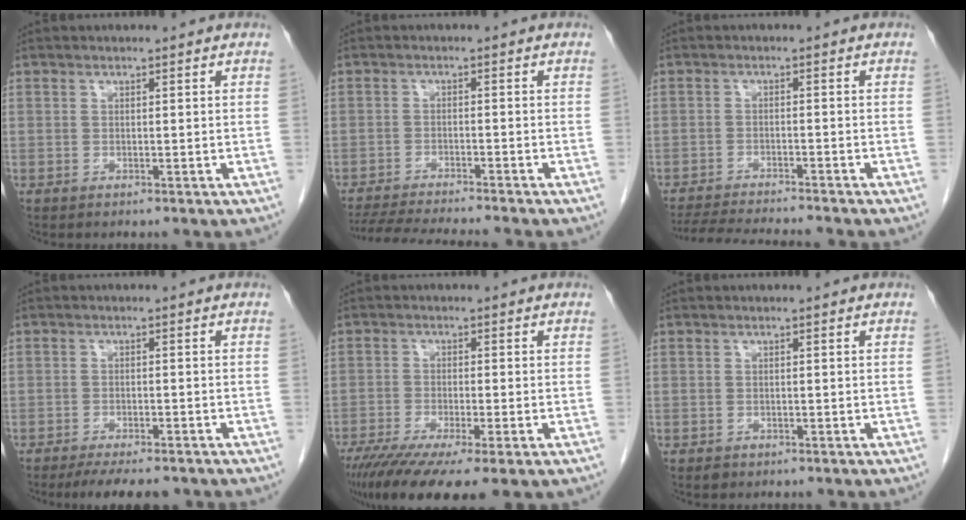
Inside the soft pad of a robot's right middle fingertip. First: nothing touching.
{"total": 11.1, "force": [-10.1, -0.6, 4.5], "torque": [-0.064, -0.017, -0.160]}
{"total": 10.4, "force": [-9.6, -0.4, 3.9], "torque": [-0.056, -0.015, -0.151]}
{"total": 7.1, "force": [-5.8, 1.7, 3.7], "torque": [-0.049, -0.009, -0.086]}
{"total": 13.4, "force": [-8.7, 2.4, 10.0], "torque": [-0.171, -0.034, -0.142]}
{"total": 0.9, "force": [-0.5, 0.6, 0.3], "torque": [-0.007, 0.001, -0.005]}